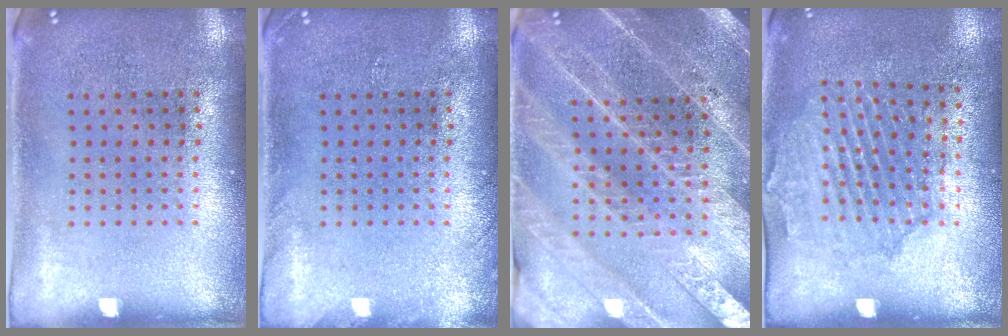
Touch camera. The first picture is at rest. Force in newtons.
{"total": 0.9, "press": 0.8, "slide": 0.2}
{"total": 4.0, "press": 3.7, "slide": 1.5}
{"total": 1.6, "press": 1.6, "slide": 0.4}